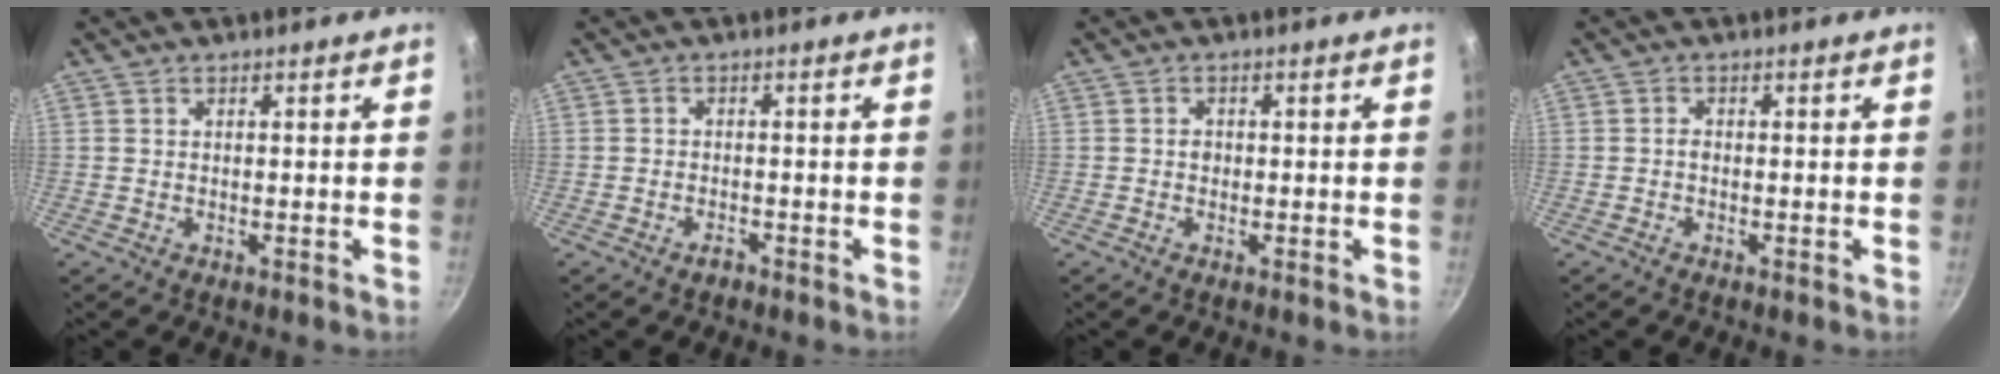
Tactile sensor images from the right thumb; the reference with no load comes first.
{"total": 1.5, "force": [-1.2, 0.7, 0.5], "torque": [-0.007, 0.014, -0.020]}
{"total": 1.0, "force": [-0.2, 0.9, 0.4], "torque": [-0.003, 0.002, -0.005]}
{"total": 0.8, "force": [-0.4, 0.5, 0.4], "torque": [-0.010, 0.004, -0.012]}